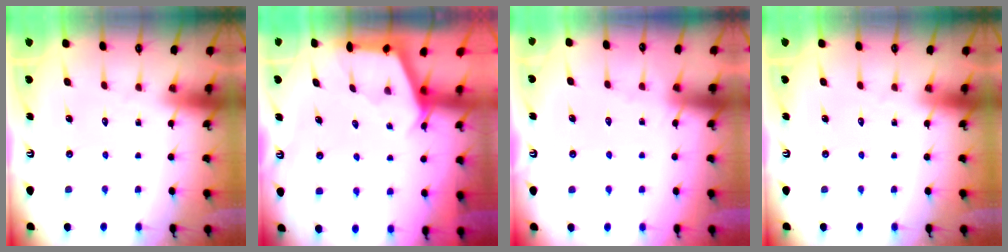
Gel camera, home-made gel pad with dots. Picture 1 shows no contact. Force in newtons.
{"total": 2.9, "press": 2.9, "slide": 0.3}
{"total": 3.1, "press": 3.1, "slide": 0.5}
{"total": 0.0}